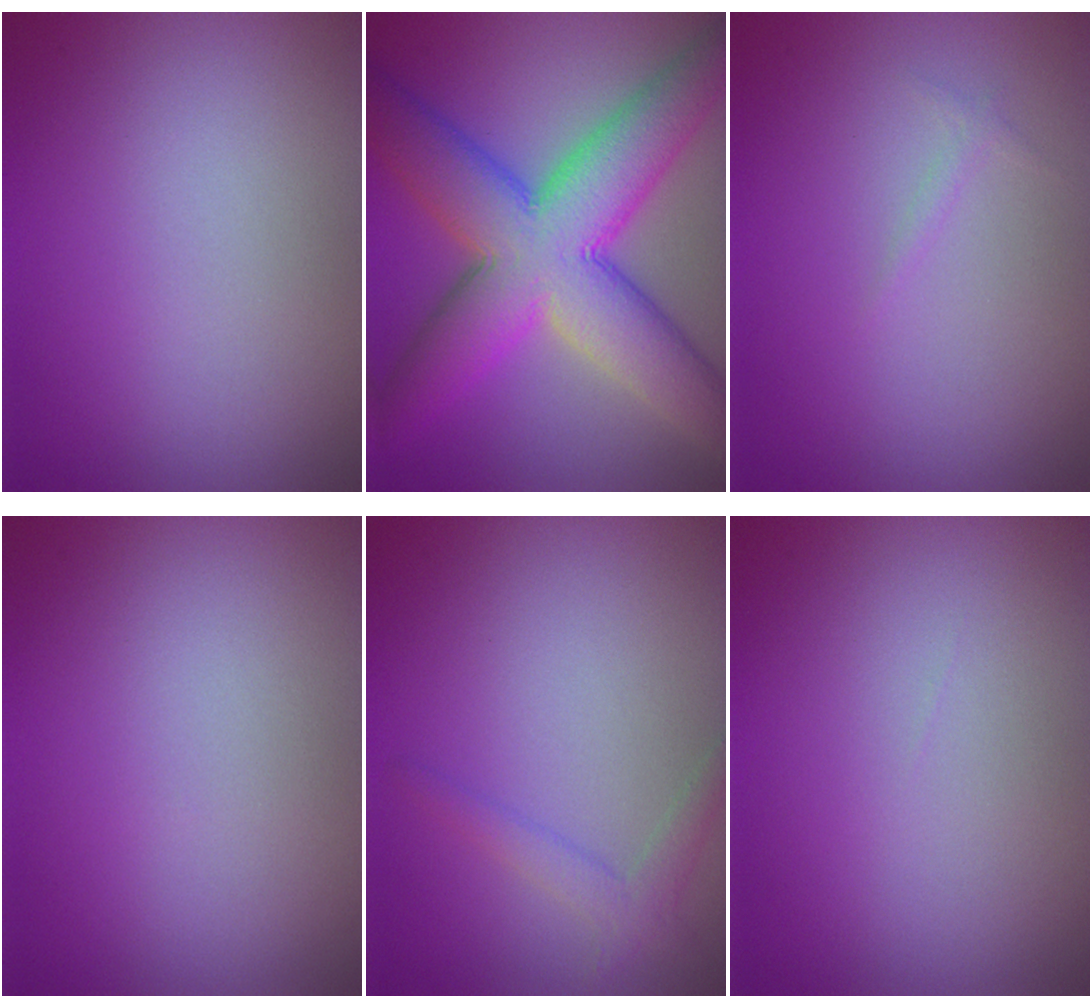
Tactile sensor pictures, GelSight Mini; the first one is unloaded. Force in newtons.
{"total": 11.9, "press": 11.9, "slide": 0.3}
{"total": 0.5, "press": 0.5, "slide": 0.0}
{"total": 0.0}
{"total": 1.8, "press": 1.8, "slide": 0.1}
{"total": 0.0}